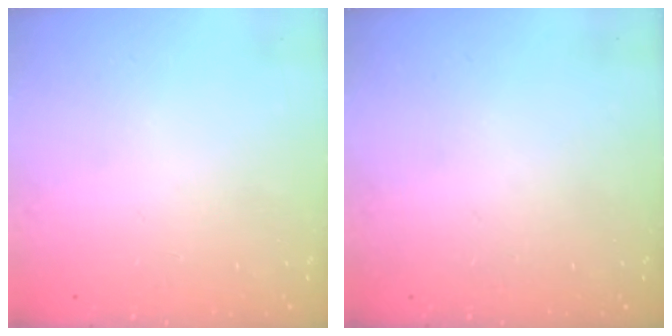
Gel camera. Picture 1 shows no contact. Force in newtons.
{"total": 0.0}